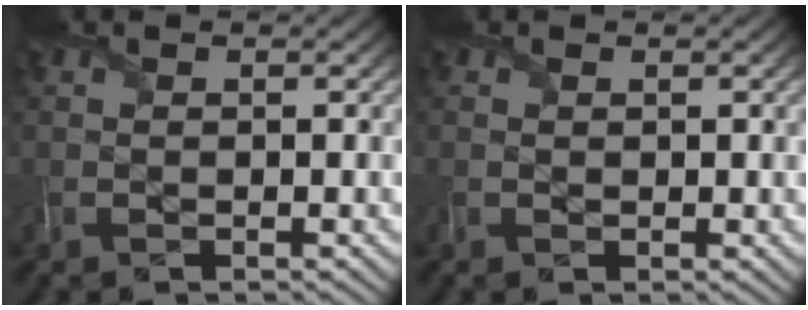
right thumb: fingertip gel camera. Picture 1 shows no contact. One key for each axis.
{"total": 0.6, "fx": 0.4, "fy": 0.5, "fz": -0.1, "tx": 0.004, "ty": 0.001, "tz": 0.009}